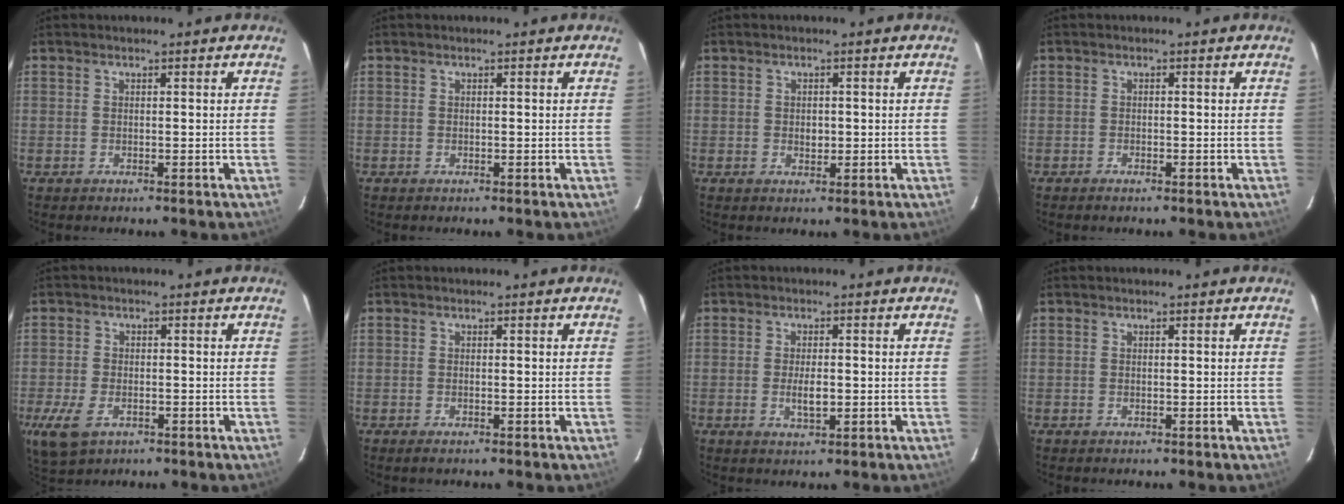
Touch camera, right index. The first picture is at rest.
{"total": 0.0}
{"total": 1.6, "force": [-0.1, 1.2, 1.0], "torque": [-0.017, 0.002, -0.001]}
{"total": 0.9, "force": [-0.8, 0.3, 0.4], "torque": [-0.010, 0.000, -0.017]}
{"total": 7.7, "force": [-3.4, 4.6, 5.2], "torque": [-0.126, -0.017, -0.061]}
{"total": 0.8, "force": [-0.4, -0.1, 0.7], "torque": [-0.012, 0.001, -0.008]}
{"total": 3.6, "force": [-0.6, 1.3, 3.3], "torque": [-0.060, -0.005, -0.009]}
{"total": 0.0}